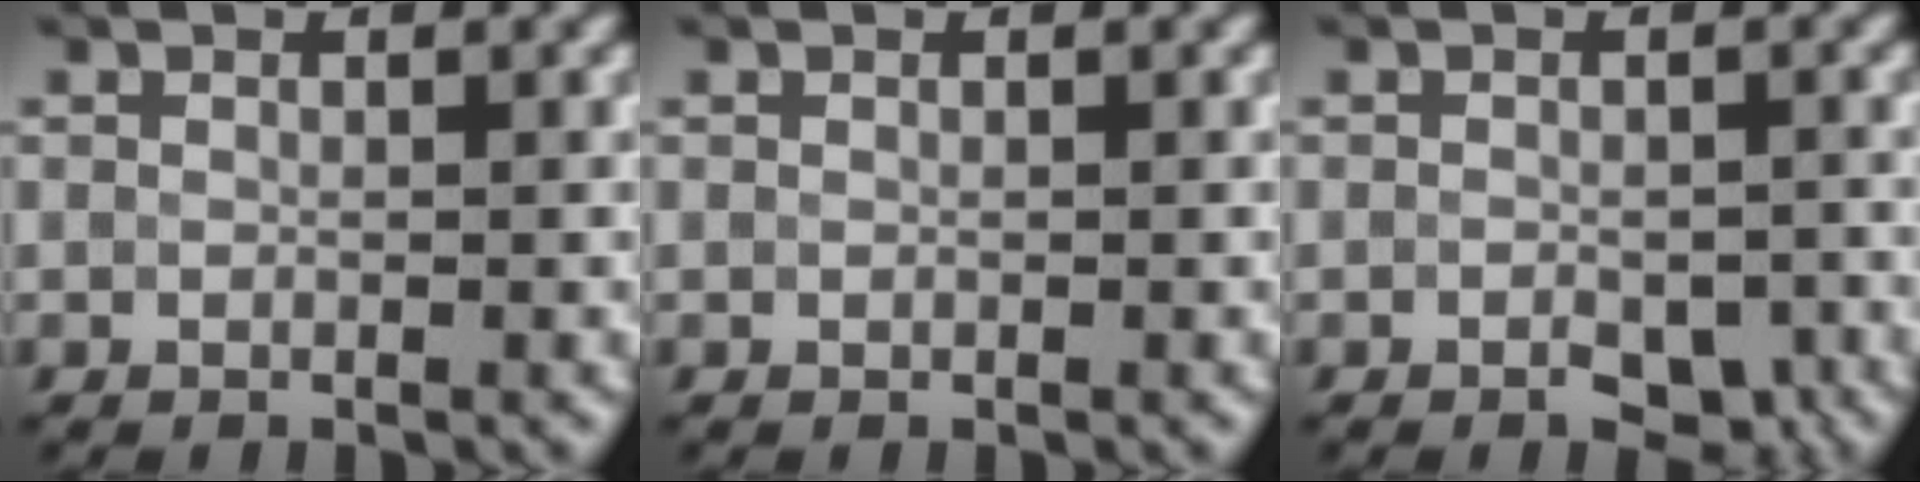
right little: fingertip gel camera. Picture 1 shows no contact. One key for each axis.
{"total": 0.0}
{"total": 2.1, "fx": -1.7, "fy": 0.6, "fz": 1.1, "tx": -0.021, "ty": -0.001, "tz": -0.012}